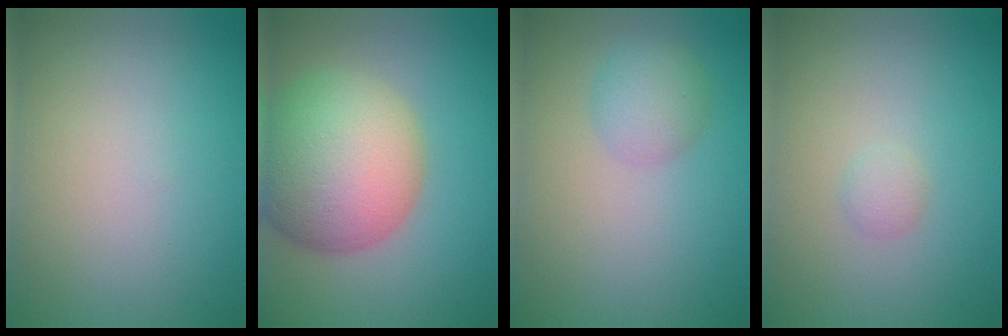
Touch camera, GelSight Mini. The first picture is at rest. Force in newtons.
{"total": 11.0, "press": 11.0, "slide": 0.7}
{"total": 2.5, "press": 2.5, "slide": 0.1}
{"total": 0.9, "press": 0.9, "slide": 0.0}